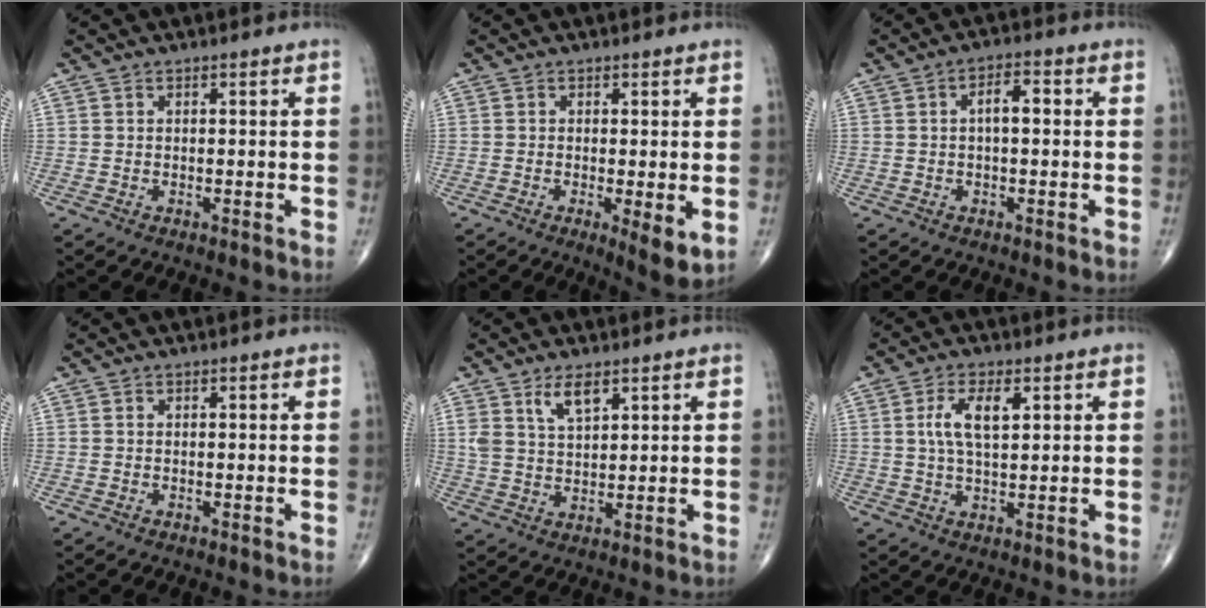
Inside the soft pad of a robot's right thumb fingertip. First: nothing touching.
{"total": 5.2, "force": [-0.9, 1.3, 4.9], "torque": [-0.075, -0.017, -0.016]}
{"total": 4.1, "force": [0.4, 1.8, 3.7], "torque": [-0.055, 0.014, 0.002]}
{"total": 0.0}
{"total": 5.2, "force": [3.2, 2.1, 3.6], "torque": [-0.060, -0.020, 0.064]}
{"total": 6.5, "force": [1.9, 2.7, 5.6], "torque": [-0.114, -0.002, 0.037]}